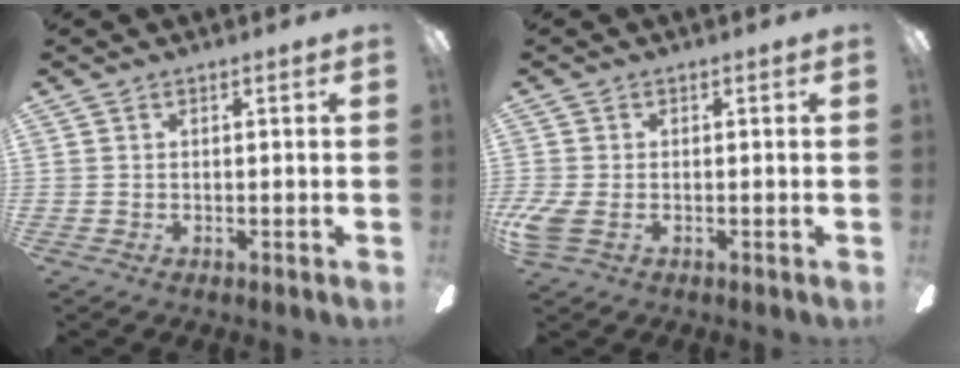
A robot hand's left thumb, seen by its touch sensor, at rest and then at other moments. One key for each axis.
{"total": 4.7, "fx": -1.3, "fy": 2.9, "fz": 3.5, "tx": -0.081, "ty": 0.001, "tz": -0.026}